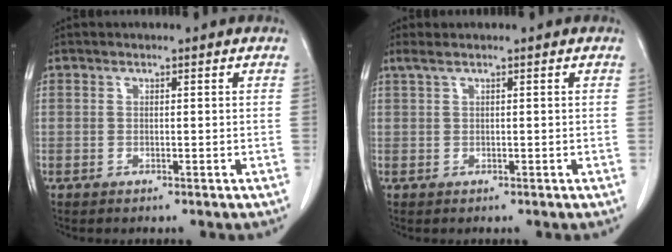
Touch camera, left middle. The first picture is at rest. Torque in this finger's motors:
{"motor_torque": [0.71, -0.75, 0.00, 0.01]}